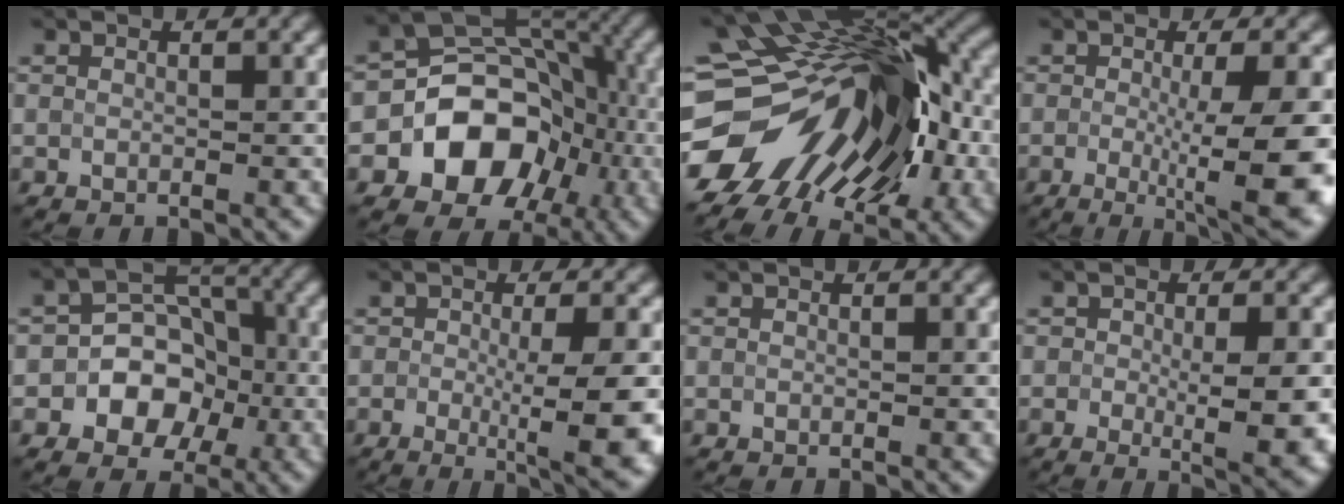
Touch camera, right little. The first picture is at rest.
{"total": 10.0, "force": [-3.0, 7.7, 5.7], "torque": [-0.078, 0.001, -0.049]}
{"total": 17.4, "force": [-2.2, 10.8, 13.4], "torque": [-0.226, 0.004, -0.020]}
{"total": 9.1, "force": [-2.0, 1.8, 8.7], "torque": [-0.121, -0.009, -0.023]}
{"total": 5.7, "force": [-1.7, 4.5, 2.9], "torque": [-0.010, 0.013, -0.043]}
{"total": 7.4, "force": [-1.9, 1.4, 7.1], "torque": [-0.099, -0.007, -0.021]}
{"total": 0.0}
{"total": 6.1, "force": [-1.3, 1.9, 5.7], "torque": [-0.078, -0.006, -0.011]}